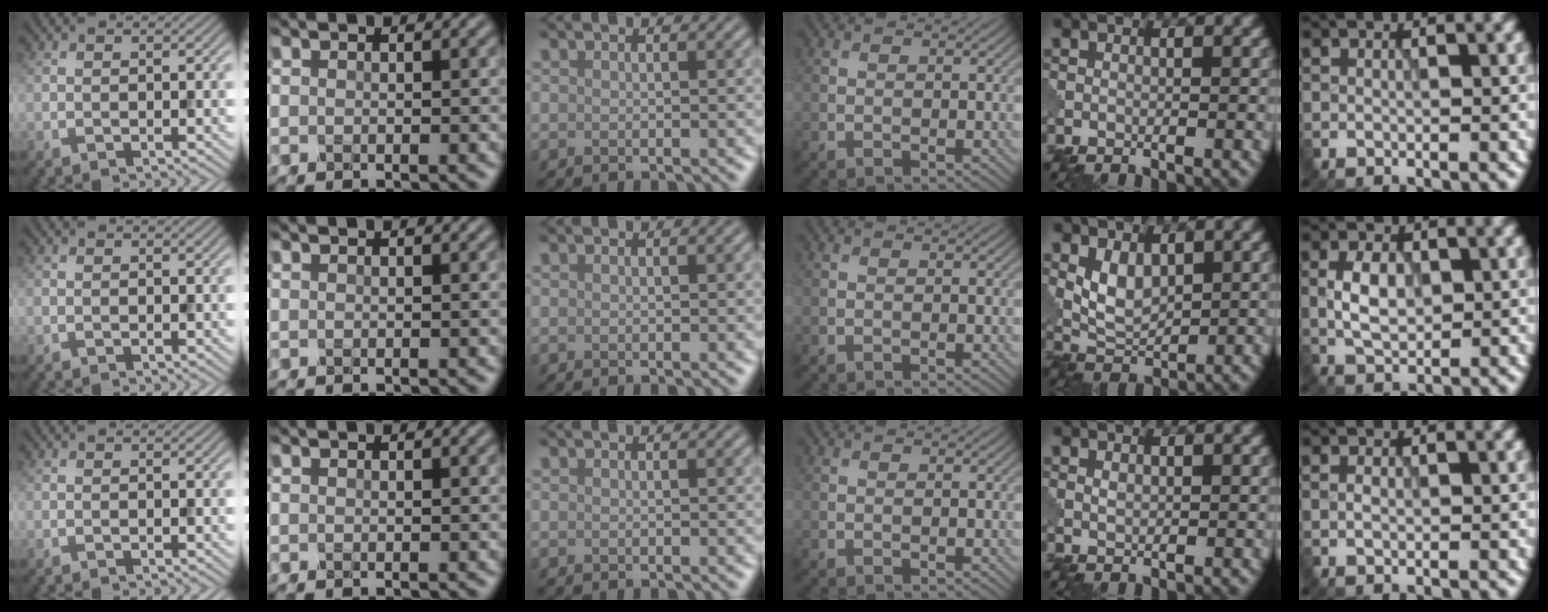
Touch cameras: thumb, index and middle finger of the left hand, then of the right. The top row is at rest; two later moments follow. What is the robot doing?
{"motion": "close", "object": "eyeshadow palette"}